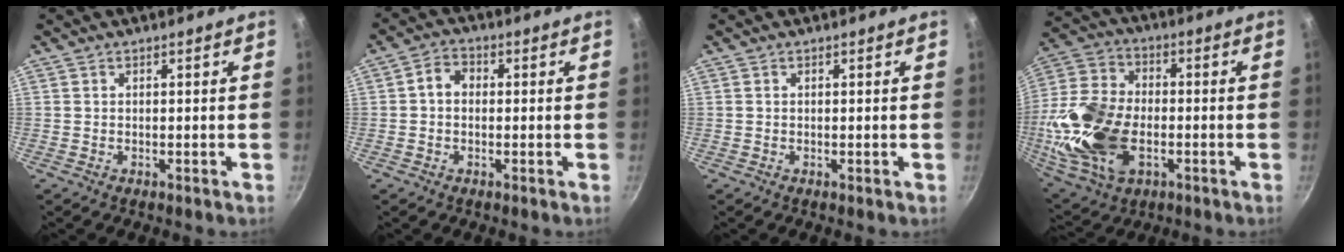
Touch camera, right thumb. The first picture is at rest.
{"total": 3.8, "force": [0.0, 3.0, 2.4], "torque": [-0.032, 0.011, -0.010]}
{"total": 0.0}
{"total": 20.8, "force": [-3.6, 13.3, 15.6], "torque": [-0.313, 0.020, -0.066]}